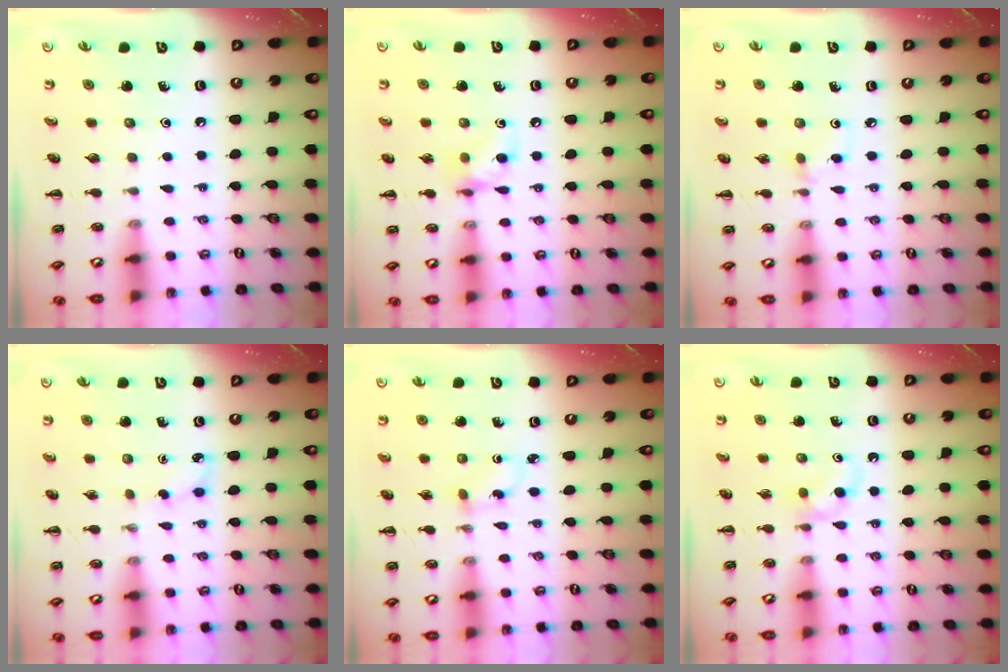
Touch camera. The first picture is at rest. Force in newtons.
{"total": 7.3, "press": 7.2, "slide": 1.3}
{"total": 2.6, "press": 2.3, "slide": 1.1}
{"total": 3.2, "press": 3.1, "slide": 1.0}
{"total": 1.6, "press": 1.4, "slide": 0.7}
{"total": 3.1, "press": 2.8, "slide": 1.3}